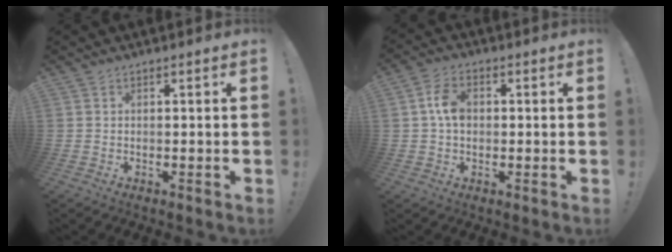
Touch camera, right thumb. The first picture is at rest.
{"total": 7.0, "force": [0.5, 4.7, 5.1], "torque": [-0.090, 0.010, 0.011]}